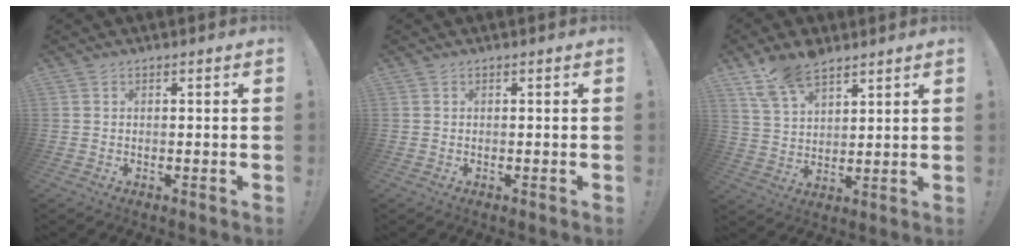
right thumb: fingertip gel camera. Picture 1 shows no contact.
{"total": 0.0}
{"total": 10.7, "force": [8.2, 5.0, 4.5], "torque": [-0.085, -0.045, 0.160]}